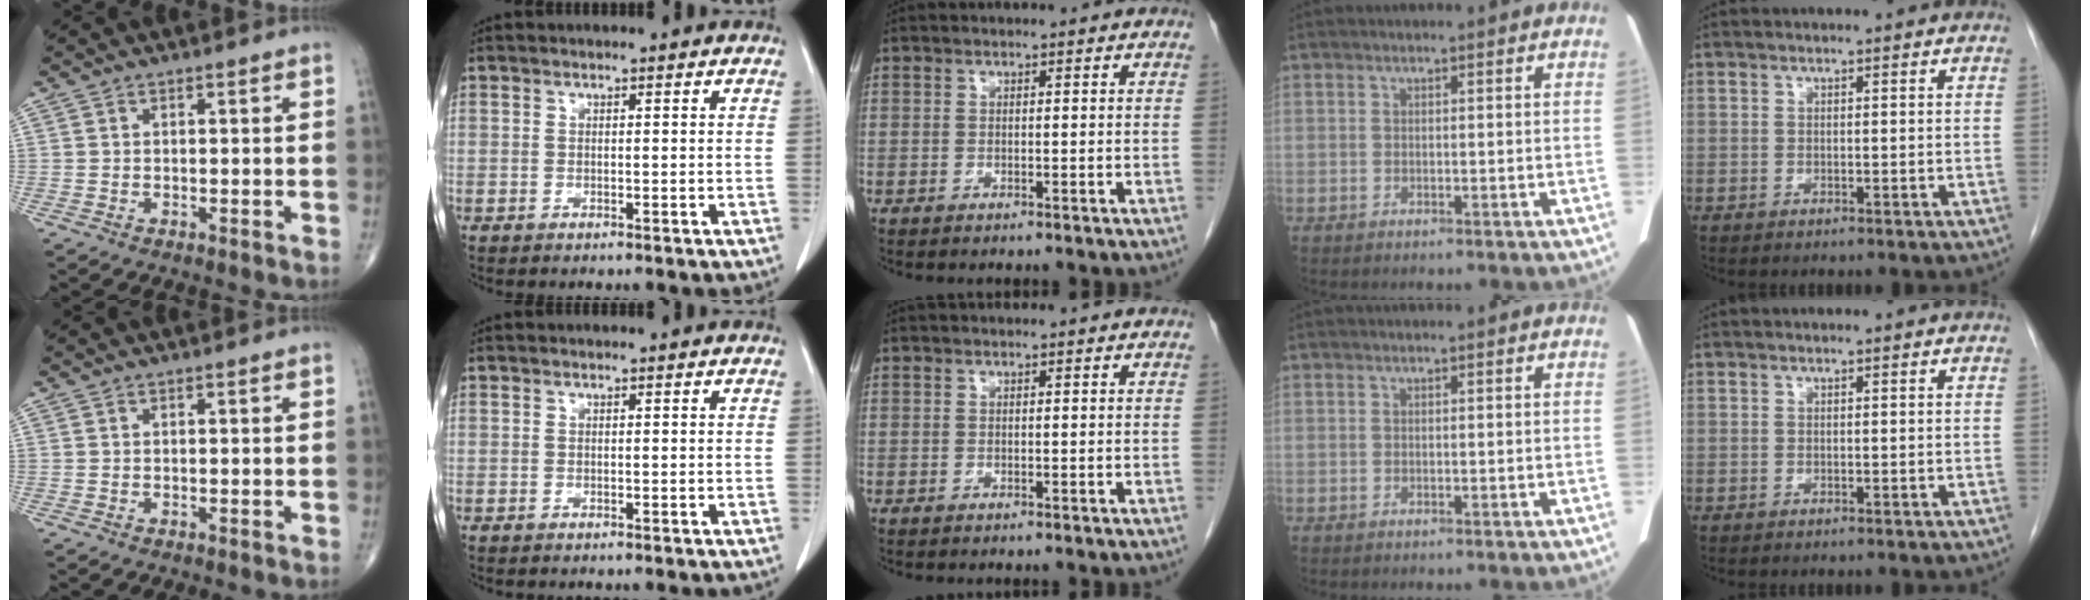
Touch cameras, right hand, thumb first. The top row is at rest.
{}